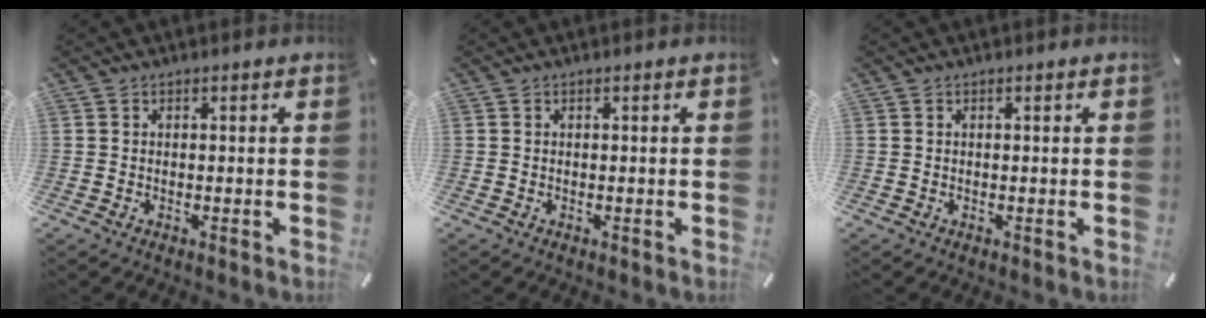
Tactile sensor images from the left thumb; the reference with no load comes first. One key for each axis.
{"total": 0.0}
{"total": 0.0}